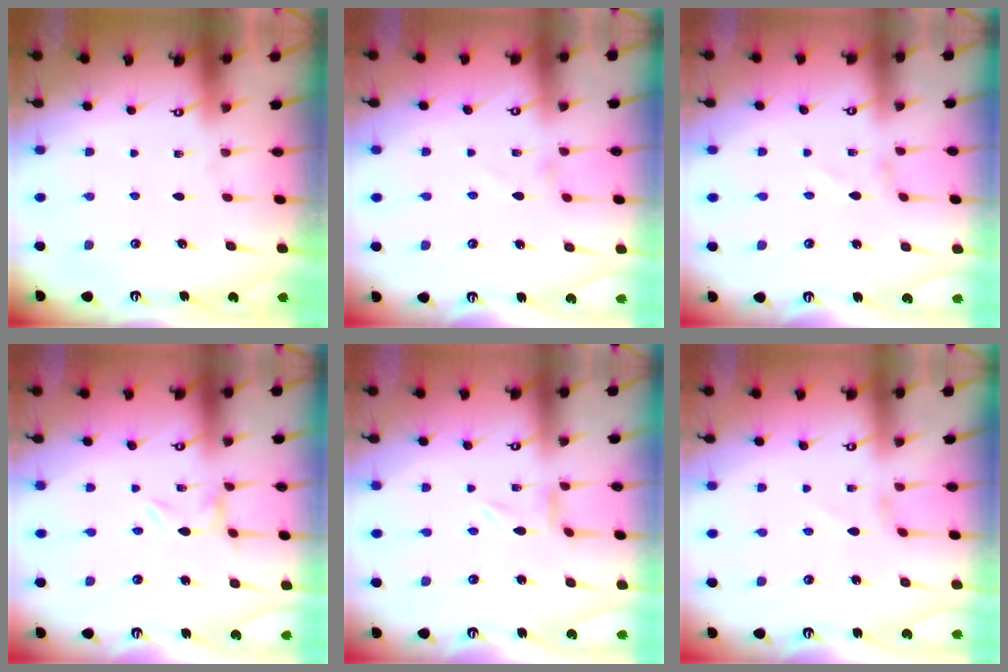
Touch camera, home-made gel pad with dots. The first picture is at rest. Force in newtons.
{"total": 0.0}
{"total": 1.3, "press": 1.2, "slide": 0.1}
{"total": 0.0}
{"total": 0.0}
{"total": 0.0}